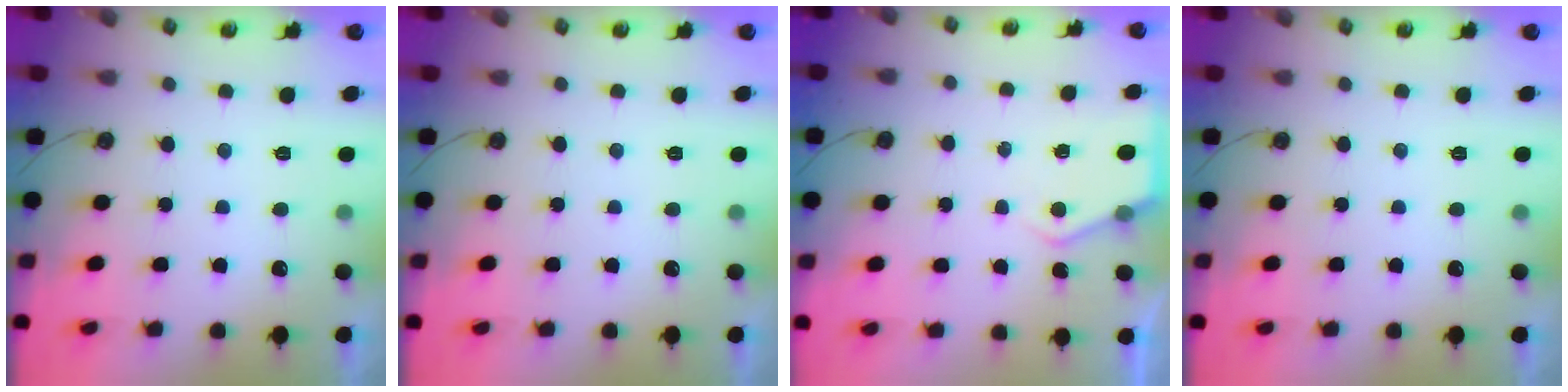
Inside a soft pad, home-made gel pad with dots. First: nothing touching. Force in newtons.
{"total": 0.0}
{"total": 3.3, "press": 3.3, "slide": 0.5}
{"total": 0.0}